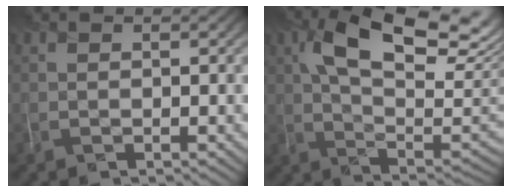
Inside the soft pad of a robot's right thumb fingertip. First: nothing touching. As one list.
[{"total": 16.8, "force": [5.7, 8.3, 13.4], "torque": [-0.232, 0.016, 0.104]}]